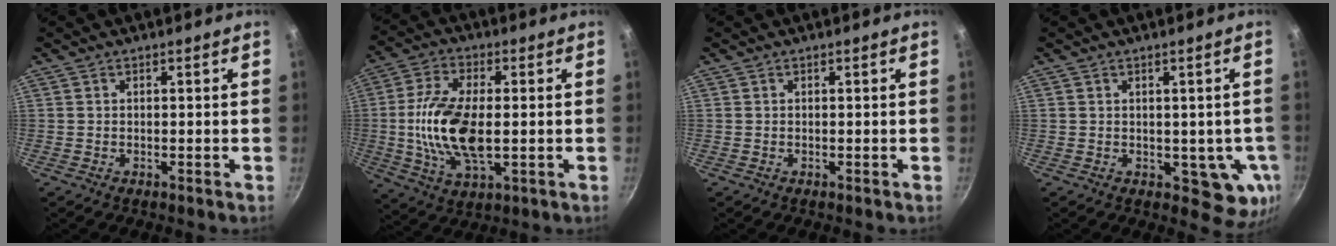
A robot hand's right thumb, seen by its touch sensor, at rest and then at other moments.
{"total": 14.4, "force": [-0.5, 7.0, 12.6], "torque": [-0.249, 0.004, -0.011]}
{"total": 0.0}
{"total": 7.1, "force": [-0.5, 4.3, 5.6], "torque": [-0.040, -0.006, 0.000]}